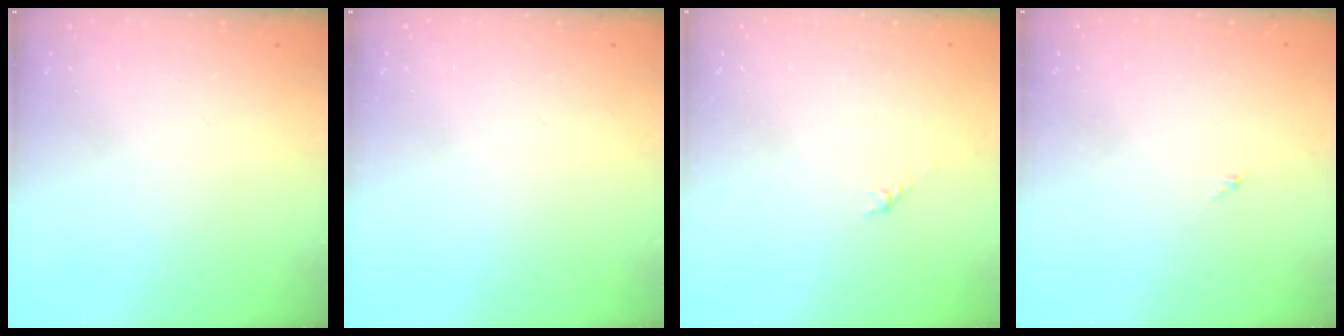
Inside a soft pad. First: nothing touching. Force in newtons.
{"total": 0.0}
{"total": 1.5, "press": 1.4, "slide": 0.5}
{"total": 0.0}